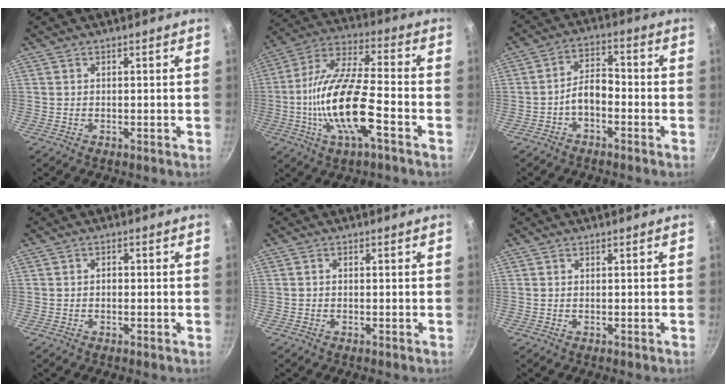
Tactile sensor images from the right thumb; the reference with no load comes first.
{"total": 17.4, "force": [-5.1, 5.4, 15.8], "torque": [-0.302, 0.033, -0.109]}
{"total": 5.4, "force": [-2.5, 2.9, 3.8], "torque": [-0.057, 0.039, -0.049]}
{"total": 1.2, "force": [-0.3, 0.9, 0.8], "torque": [-0.014, 0.006, -0.005]}
{"total": 0.5, "force": [-0.2, 0.4, 0.3], "torque": [-0.005, 0.004, -0.003]}
{"total": 0.0}